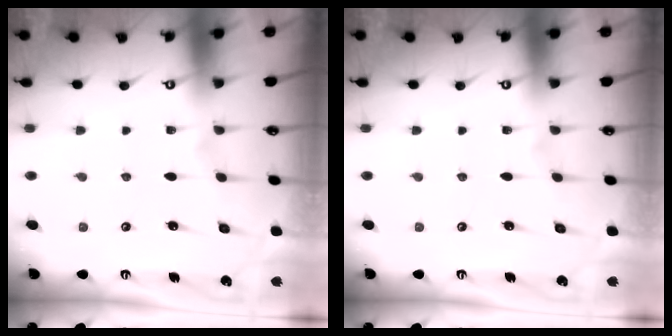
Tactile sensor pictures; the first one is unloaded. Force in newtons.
{"total": 0.0}